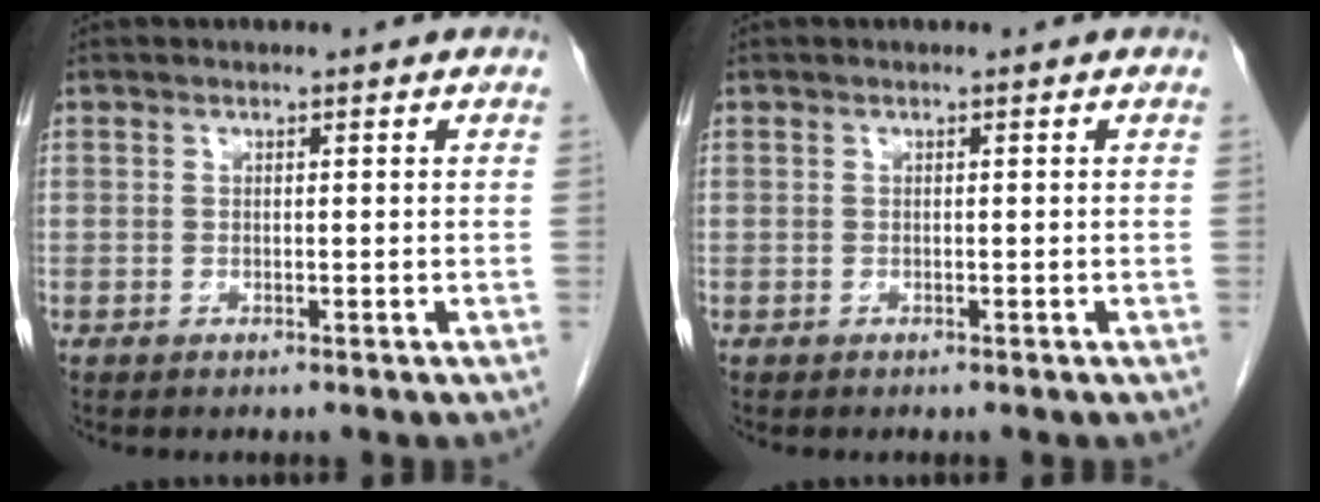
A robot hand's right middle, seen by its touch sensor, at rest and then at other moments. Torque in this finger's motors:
{"motor_torque": [0.07, 0.03, 0.07, 0.01]}